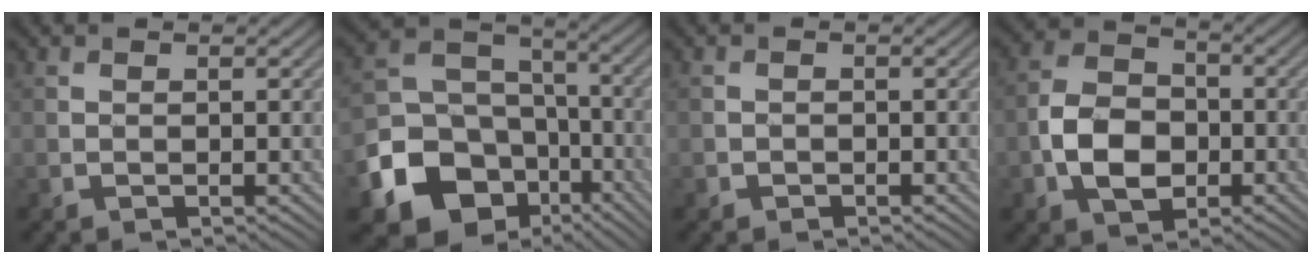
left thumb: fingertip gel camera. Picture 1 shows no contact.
{"total": 15.3, "force": [-6.9, 11.9, 6.6], "torque": [-0.177, -0.044, -0.120]}
{"total": 0.7, "force": [-0.5, 0.5, 0.0], "torque": [0.001, -0.002, -0.010]}
{"total": 7.3, "force": [-2.1, 5.3, 4.6], "torque": [-0.095, -0.002, -0.048]}